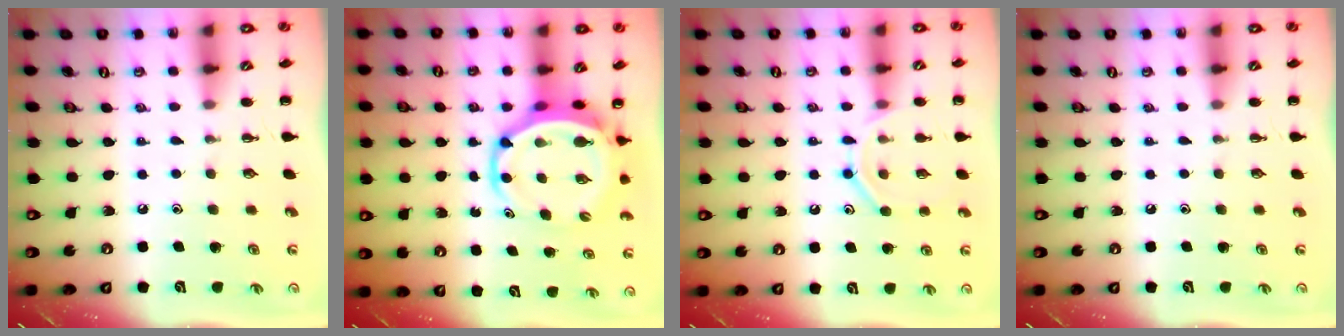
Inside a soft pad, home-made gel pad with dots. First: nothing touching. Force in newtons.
{"total": 7.1, "press": 6.7, "slide": 2.1}
{"total": 10.0, "press": 9.9, "slide": 1.1}
{"total": 0.0}